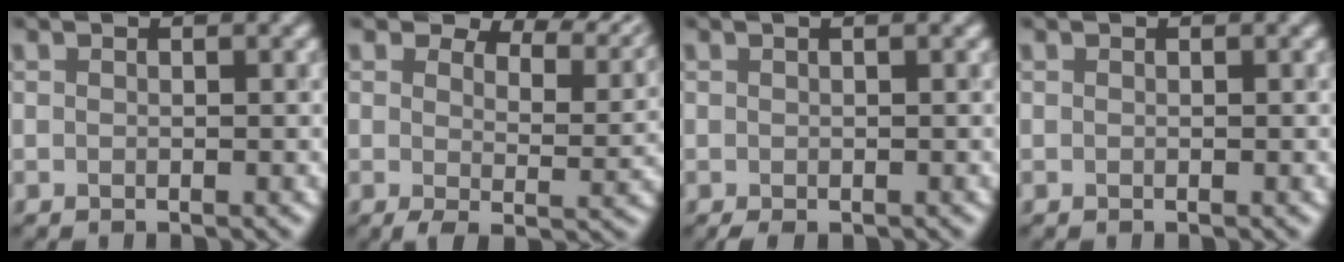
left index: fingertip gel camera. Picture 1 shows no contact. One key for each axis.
{"total": 6.9, "fx": 4.6, "fy": 3.2, "fz": 3.9, "tx": -0.053, "ty": -0.005, "tz": 0.069}
{"total": 1.4, "fx": -0.3, "fy": 0.4, "fz": 1.3, "tx": -0.020, "ty": -0.001, "tz": -0.004}
{"total": 0.0}